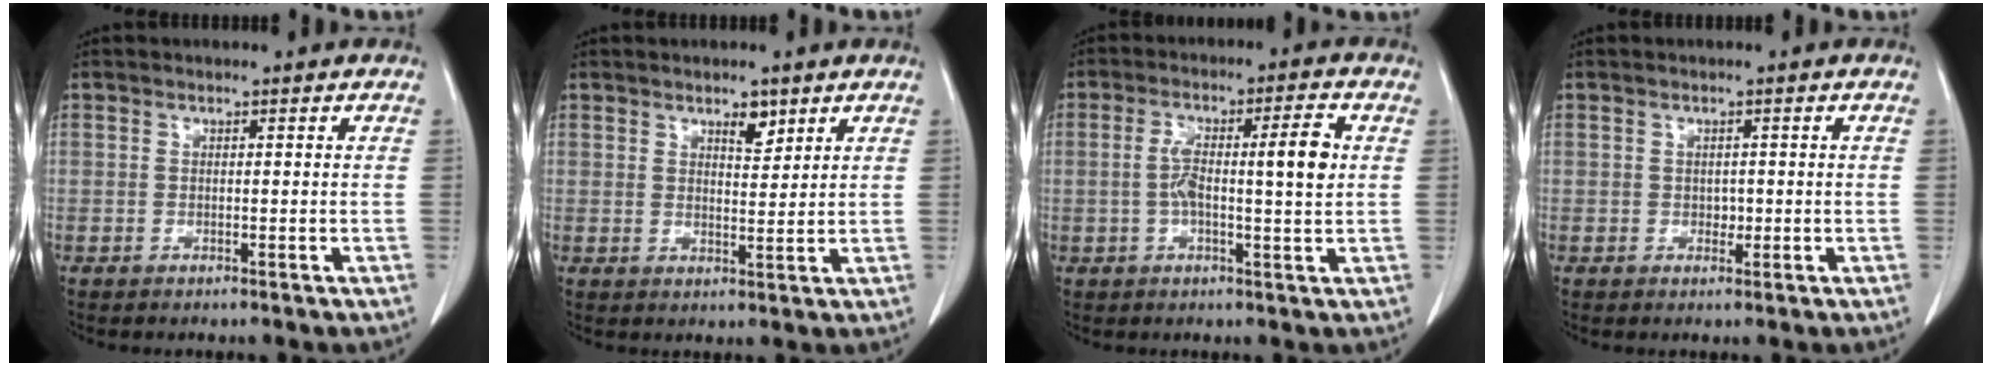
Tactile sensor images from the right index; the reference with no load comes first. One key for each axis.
{"total": 2.9, "fx": 2.0, "fy": 1.0, "fz": 1.8, "tx": -0.031, "ty": -0.004, "tz": 0.035}
{"total": 8.2, "fx": 0.5, "fy": 1.2, "fz": 8.1, "tx": -0.149, "ty": 0.021, "tz": 0.008}
{"total": 1.1, "fx": -0.2, "fy": 0.9, "fz": 0.7, "tx": -0.012, "ty": 0.002, "tz": 0.001}